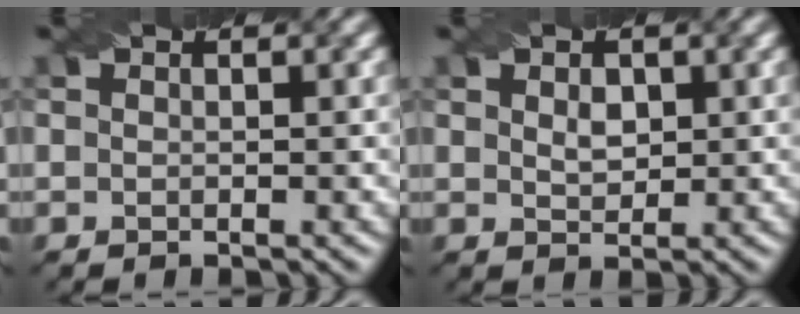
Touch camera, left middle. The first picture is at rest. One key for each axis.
{"total": 1.5, "fx": 0.5, "fy": 1.0, "fz": 1.0, "tx": -0.017, "ty": -0.001, "tz": 0.014}